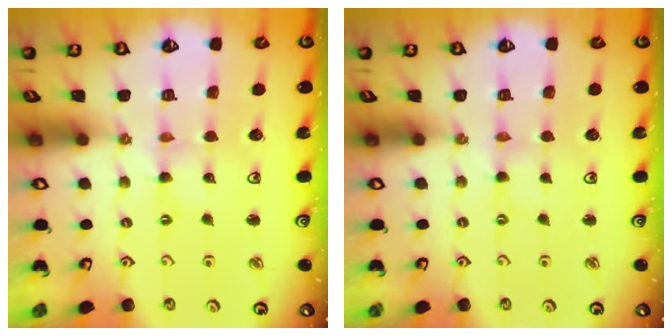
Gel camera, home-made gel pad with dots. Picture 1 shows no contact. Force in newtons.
{"total": 0.0}